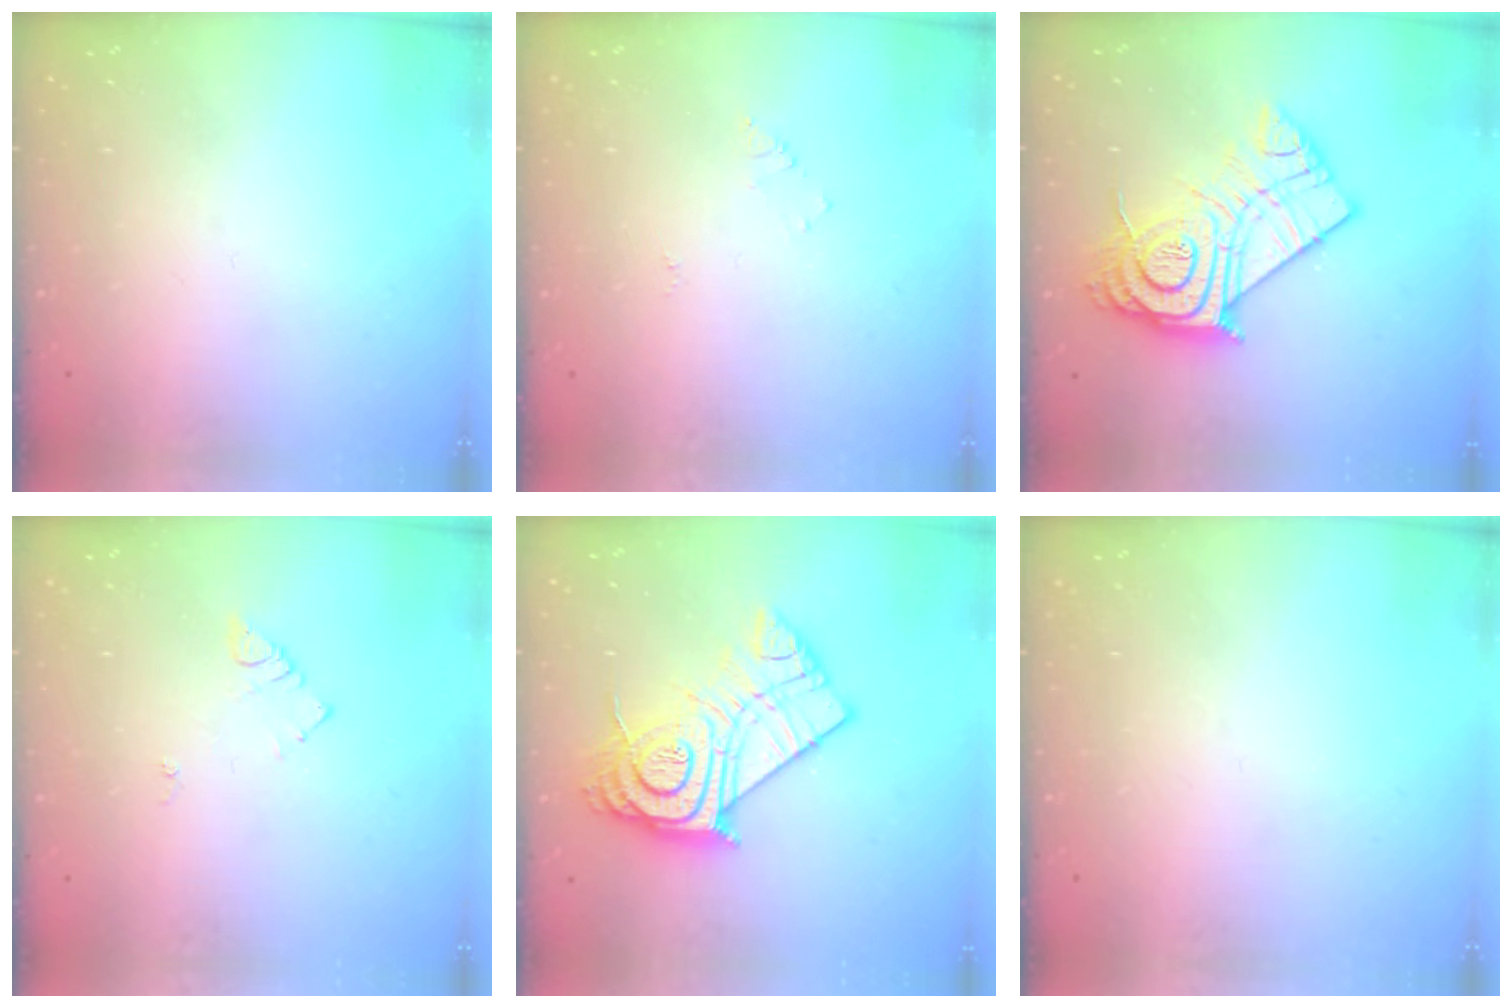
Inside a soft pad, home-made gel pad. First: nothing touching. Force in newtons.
{"total": 4.7, "press": 4.7, "slide": 0.6}
{"total": 20.8, "press": 20.7, "slide": 1.6}
{"total": 4.0, "press": 4.0, "slide": 0.5}
{"total": 20.8, "press": 20.7, "slide": 1.6}
{"total": 0.0}